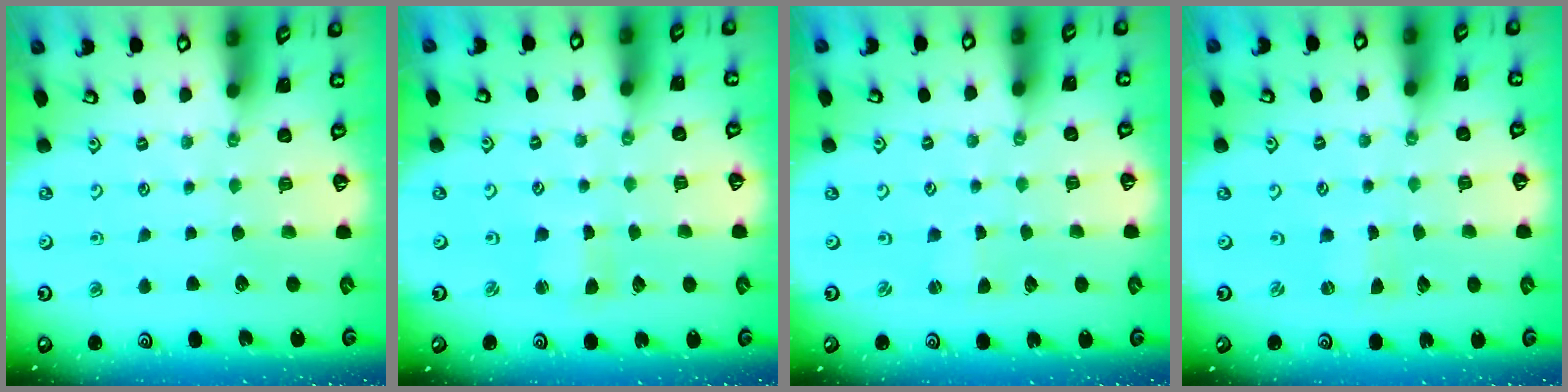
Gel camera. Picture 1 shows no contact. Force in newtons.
{"total": 1.4, "press": 1.4, "slide": 0.2}
{"total": 0.0}
{"total": 0.0}